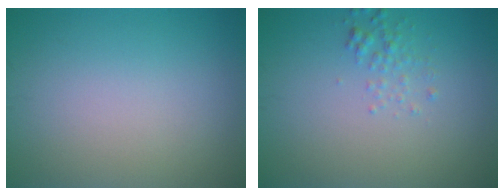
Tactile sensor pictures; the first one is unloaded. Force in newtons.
{"total": 1.3, "press": 1.3, "slide": 0.0}